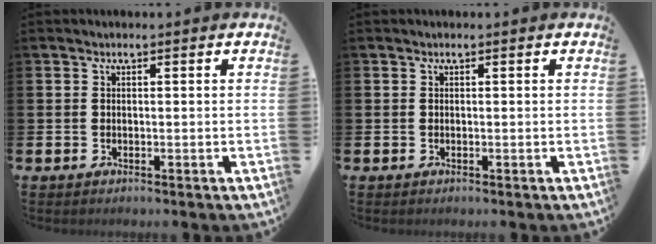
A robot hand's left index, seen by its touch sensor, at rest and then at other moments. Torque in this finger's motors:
{"motor_torque": [-0.02, 0.03, 0.00, 0.01]}